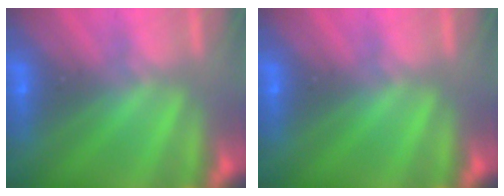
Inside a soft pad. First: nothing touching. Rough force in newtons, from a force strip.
{"total": 0.0}